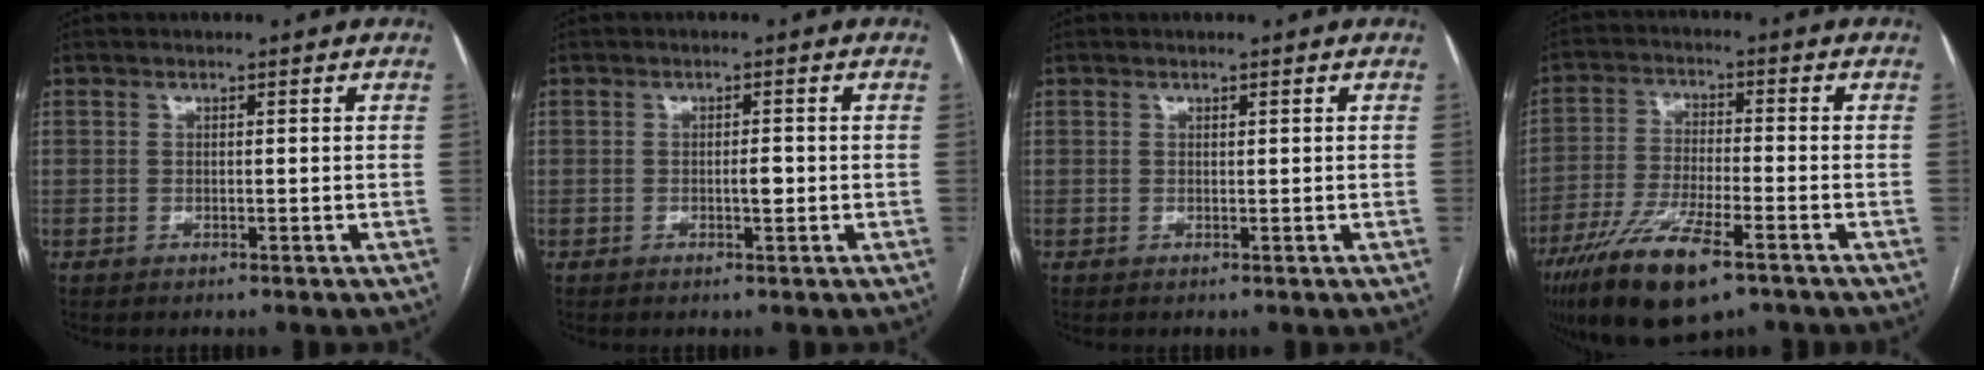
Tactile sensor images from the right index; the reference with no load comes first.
{"total": 1.7, "force": [-0.3, 0.4, 1.6], "torque": [-0.024, 0.001, -0.006]}
{"total": 0.0}
{"total": 13.2, "force": [-8.1, 3.0, 10.0], "torque": [-0.192, -0.025, -0.141]}